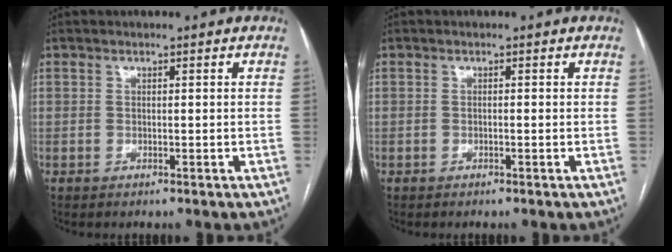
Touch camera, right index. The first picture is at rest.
{"total": 0.0}